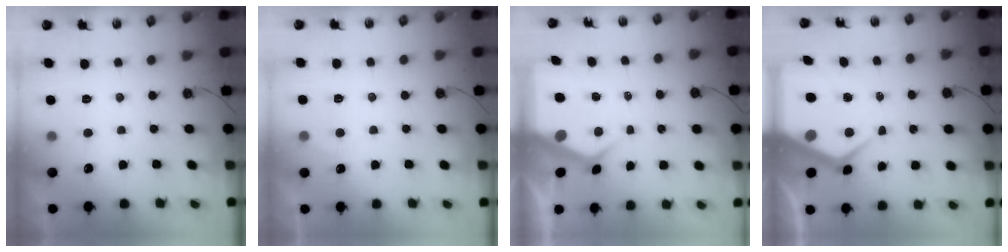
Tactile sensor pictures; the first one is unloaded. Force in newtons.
{"total": 2.2, "press": 2.2, "slide": 0.3}
{"total": 7.1, "press": 7.0, "slide": 0.8}
{"total": 10.6, "press": 10.6, "slide": 0.9}